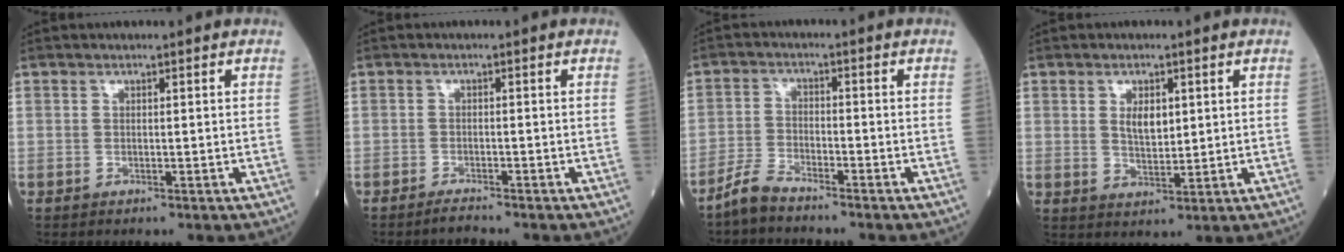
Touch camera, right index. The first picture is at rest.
{"total": 1.4, "force": [-1.3, -0.2, 0.3], "torque": [-0.008, -0.004, -0.021]}
{"total": 4.0, "force": [-3.7, 0.5, 1.4], "torque": [-0.033, -0.009, -0.075]}
{"total": 4.0, "force": [1.2, 1.9, 3.3], "torque": [-0.059, -0.002, 0.025]}